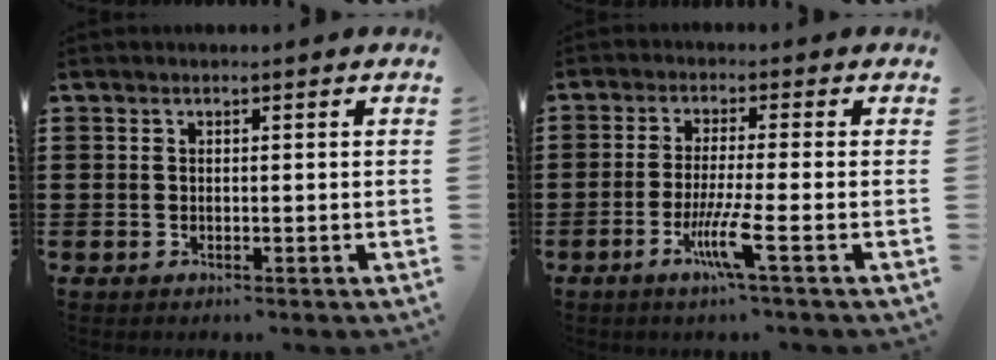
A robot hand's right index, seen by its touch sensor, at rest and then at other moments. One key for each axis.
{"total": 6.3, "fx": -2.8, "fy": -0.3, "fz": 5.7, "tx": -0.114, "ty": -0.019, "tz": -0.053}